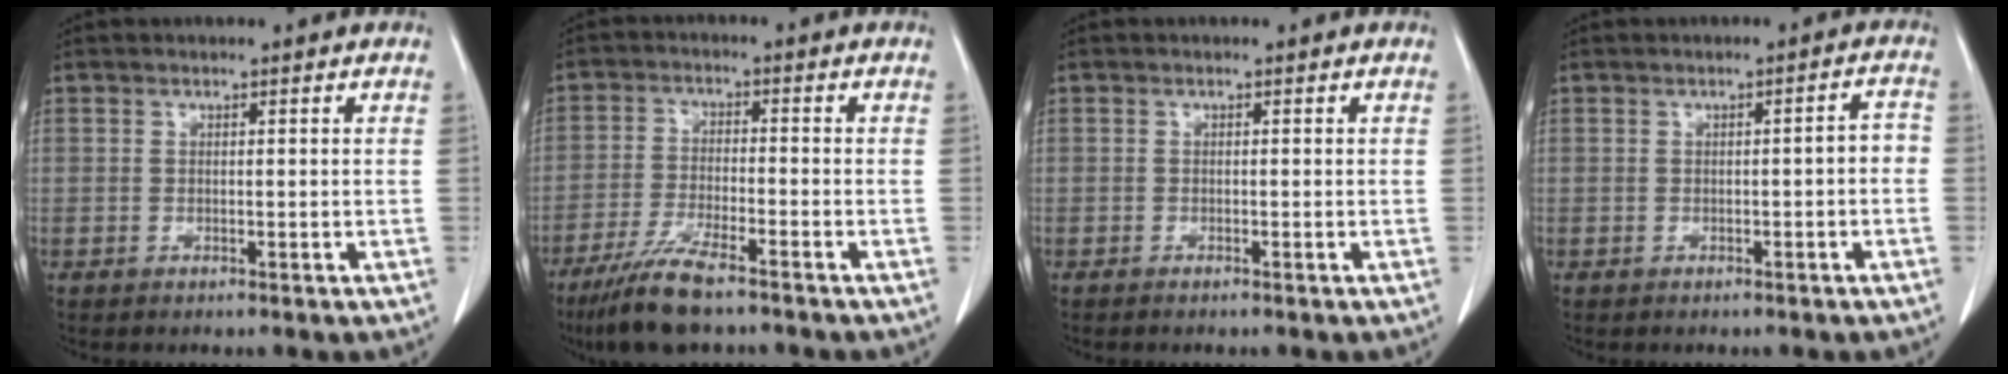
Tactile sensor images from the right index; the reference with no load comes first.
{"total": 8.5, "force": [-6.3, 1.1, 5.6], "torque": [-0.106, -0.022, -0.110]}
{"total": 0.6, "force": [-0.6, 0.0, 0.3], "torque": [-0.007, -0.002, -0.009]}
{"total": 2.3, "force": [-0.6, 0.5, 2.1], "torque": [-0.023, 0.009, -0.008]}